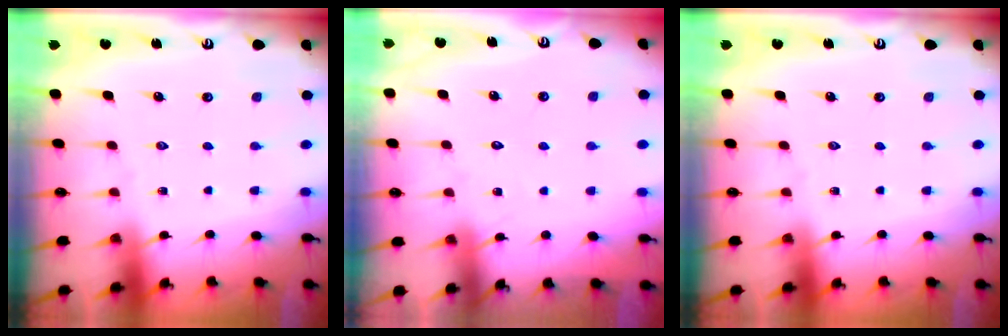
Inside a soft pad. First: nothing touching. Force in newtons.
{"total": 6.1, "press": 6.1, "slide": 0.6}
{"total": 0.0}